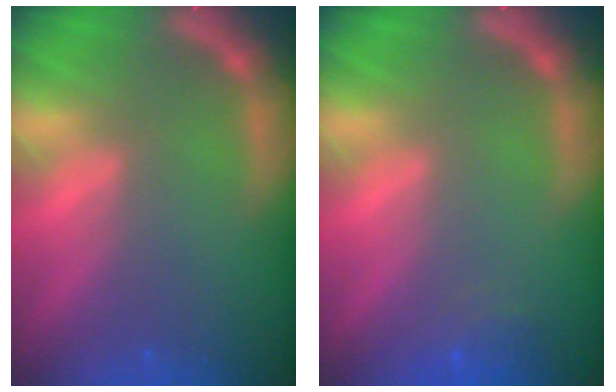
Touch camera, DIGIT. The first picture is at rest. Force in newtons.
{"total": 1.9}